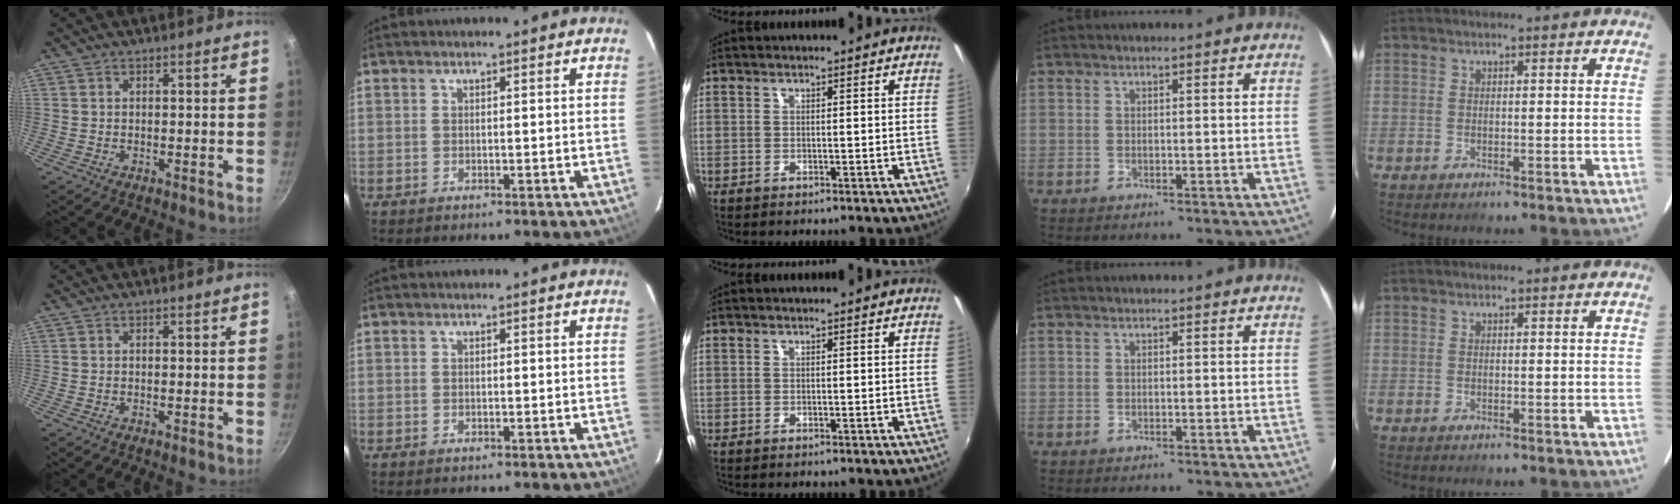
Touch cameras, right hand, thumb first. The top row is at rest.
{}